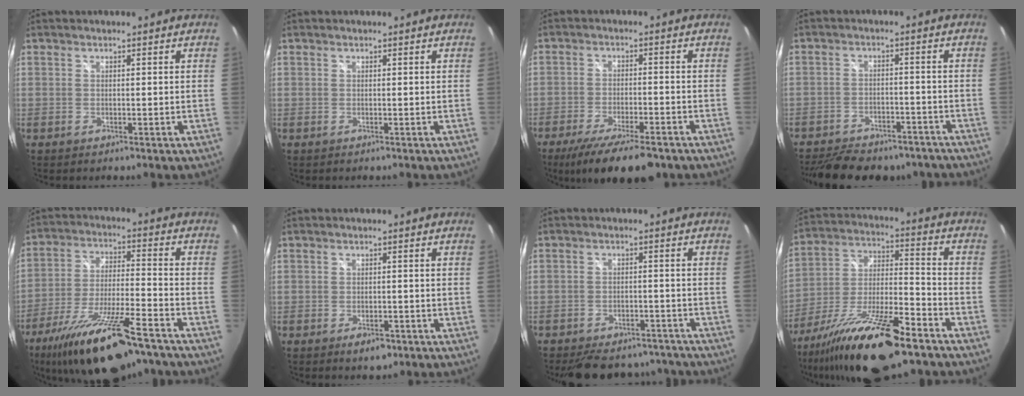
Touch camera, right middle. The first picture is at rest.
{"total": 0.0}
{"total": 13.5, "force": [-10.0, 3.5, 8.3], "torque": [-0.169, -0.039, -0.159]}
{"total": 18.4, "force": [-14.9, 7.3, 7.9], "torque": [-0.169, -0.010, -0.194]}
{"total": 20.6, "force": [-15.1, 4.7, 13.3], "torque": [-0.258, -0.039, -0.252]}
{"total": 3.6, "force": [-2.2, 1.9, 2.3], "torque": [-0.045, -0.008, -0.031]}
{"total": 14.4, "force": [-12.0, 6.1, 5.0], "torque": [-0.114, 0.012, -0.148]}
{"total": 22.5, "force": [-14.9, 6.0, 15.8], "torque": [-0.293, -0.034, -0.255]}